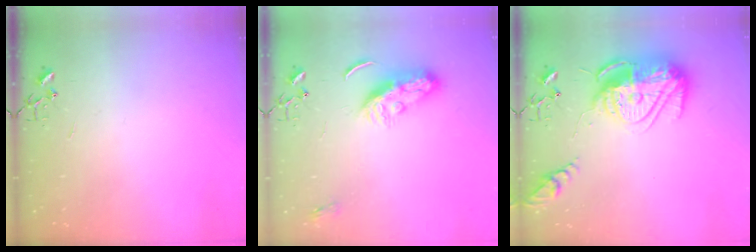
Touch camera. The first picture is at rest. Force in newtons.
{"total": 8.8, "press": 8.8, "slide": 0.5}
{"total": 18.9, "press": 18.9, "slide": 1.6}